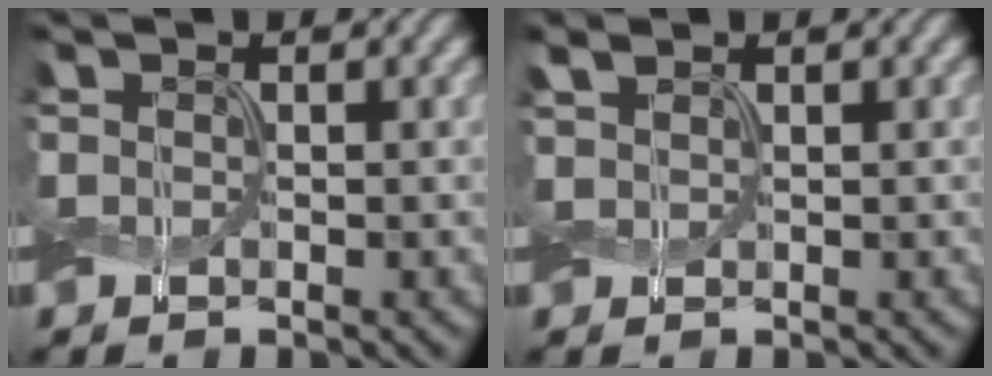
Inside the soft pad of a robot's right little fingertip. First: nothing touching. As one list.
[{"total": 1.3, "force": [0.9, 0.6, 0.8], "torque": [-0.018, 0.005, 0.018]}]